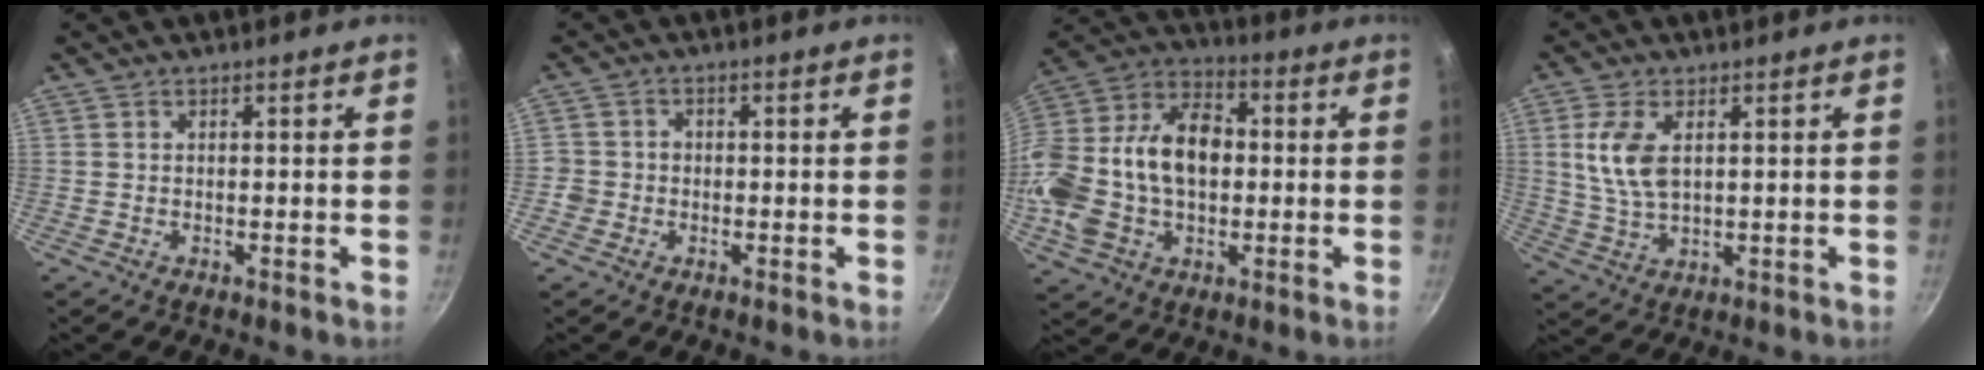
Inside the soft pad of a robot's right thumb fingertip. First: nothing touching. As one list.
[{"total": 4.4, "force": [-1.3, 3.9, 1.6], "torque": [-0.010, 0.015, -0.033]}, {"total": 23.3, "force": [-0.4, 15.9, 17.0], "torque": [-0.315, 0.050, -0.012]}, {"total": 8.2, "force": [2.1, 4.4, 6.6], "torque": [-0.130, -0.009, 0.044]}]